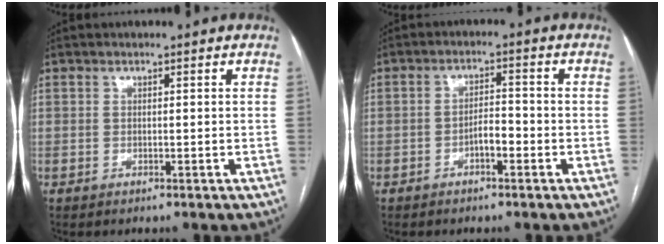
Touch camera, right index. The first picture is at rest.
{"total": 3.2, "force": [-1.4, 1.1, 2.7], "torque": [-0.042, 0.009, -0.023]}